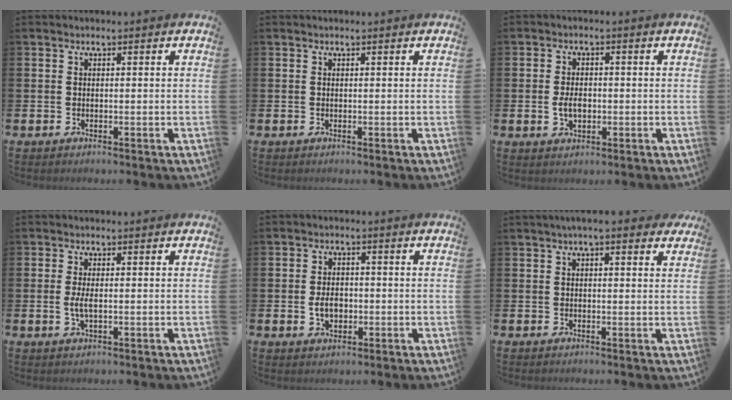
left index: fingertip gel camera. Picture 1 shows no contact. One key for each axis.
{"total": 0.0}
{"total": 3.1, "fx": -0.3, "fy": 2.0, "fz": 2.4, "tx": -0.035, "ty": 0.002, "tz": -0.008}
{"total": 2.3, "fx": 0.0, "fy": 0.8, "fz": 2.1, "tx": -0.038, "ty": 0.000, "tz": -0.002}
{"total": 3.3, "fx": -0.5, "fy": 2.3, "fz": 2.3, "tx": -0.027, "ty": -0.002, "tz": -0.015}
{"total": 2.9, "fx": 2.4, "fy": 0.4, "fz": 1.5, "tx": -0.025, "ty": -0.005, "tz": 0.041}